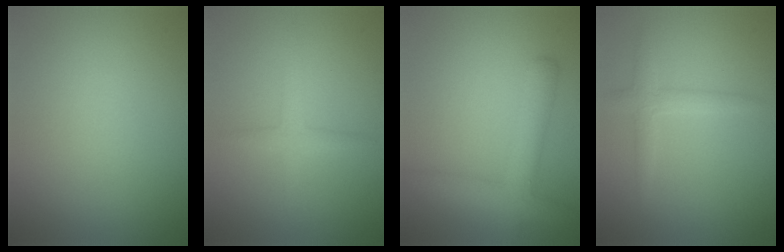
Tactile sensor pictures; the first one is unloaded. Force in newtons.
{"total": 1.7, "press": 1.7, "slide": 0.0}
{"total": 4.2, "press": 4.2, "slide": 0.1}
{"total": 1.9, "press": 1.9, "slide": 0.1}